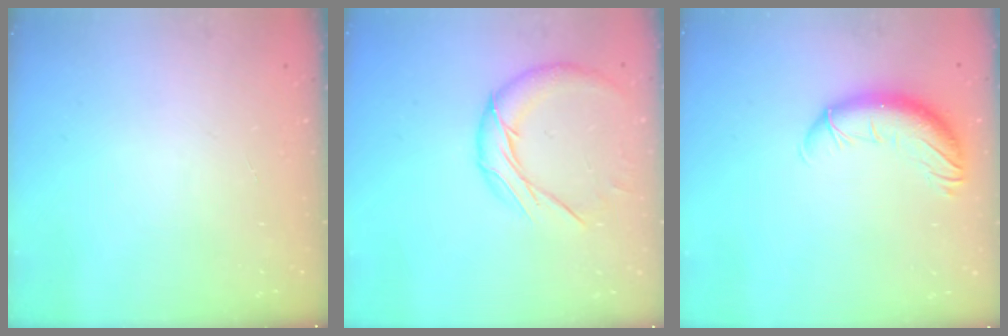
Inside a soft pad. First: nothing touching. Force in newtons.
{"total": 11.7, "press": 11.6, "slide": 0.7}
{"total": 11.0, "press": 10.8, "slide": 1.9}